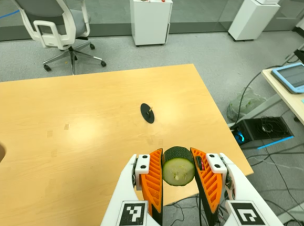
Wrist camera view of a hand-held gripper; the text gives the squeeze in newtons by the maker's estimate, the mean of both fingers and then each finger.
{"total": 11.0, "left": 10.0, "right": 12.0}